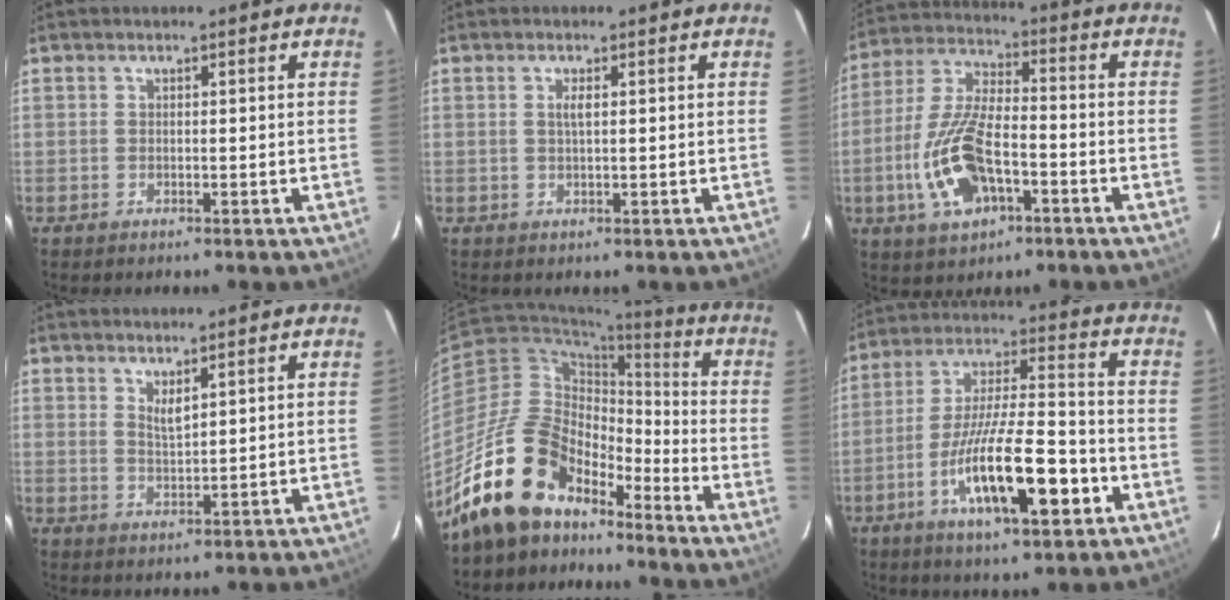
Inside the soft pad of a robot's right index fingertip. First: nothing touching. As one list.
[{"total": 1.4, "force": [0.3, 0.2, 1.3], "torque": [-0.023, 0.001, 0.005]}, {"total": 14.5, "force": [-4.9, 6.5, 11.9], "torque": [-0.261, -0.001, -0.089]}, {"total": 2.7, "force": [1.9, 0.5, 1.8], "torque": [-0.030, -0.005, 0.033]}, {"total": 17.7, "force": [-13.8, 8.7, 6.9], "torque": [-0.137, 0.019, -0.238]}, {"total": 17.2, "force": [-7.0, 3.9, 15.2], "torque": [-0.280, -0.012, -0.118]}]